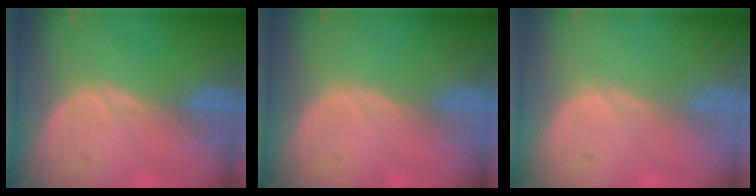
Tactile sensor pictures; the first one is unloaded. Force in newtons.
{"total": 0.0}
{"total": 0.0}